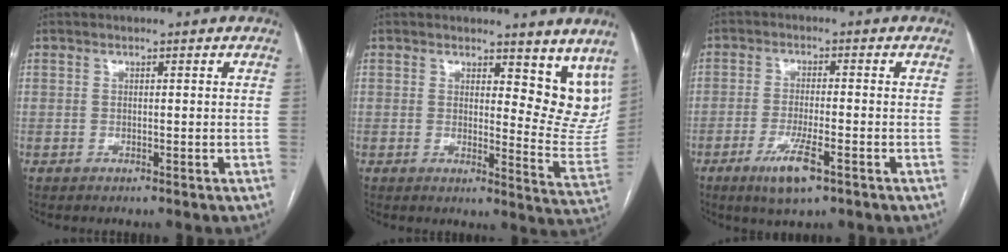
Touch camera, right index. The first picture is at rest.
{"total": 10.9, "force": [8.9, 4.2, 4.6], "torque": [-0.028, -0.036, 0.086]}
{"total": 6.4, "force": [-3.5, 0.8, 5.3], "torque": [-0.106, -0.012, -0.055]}